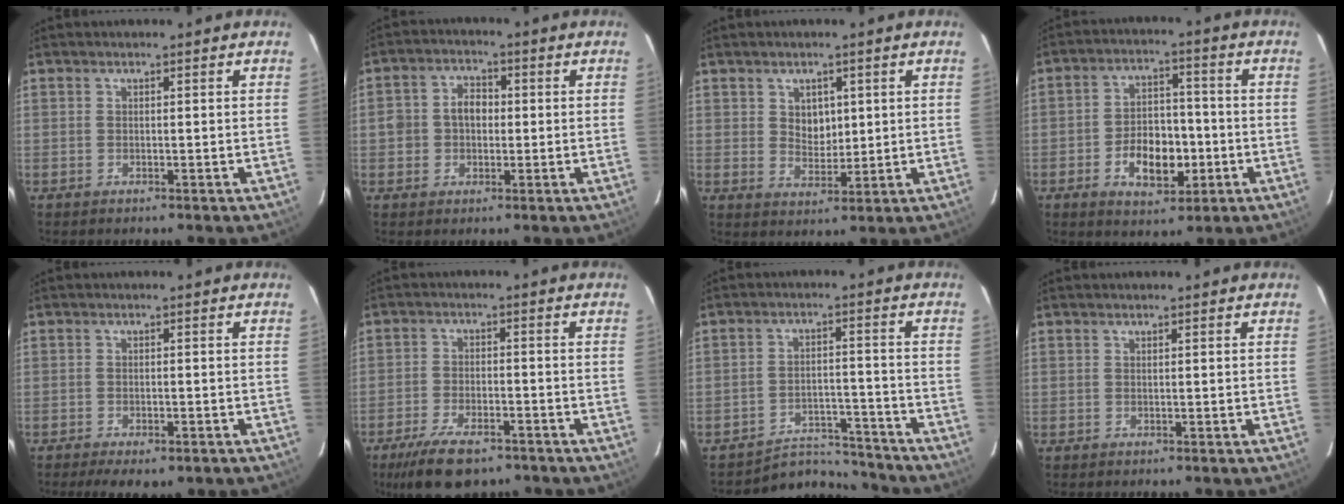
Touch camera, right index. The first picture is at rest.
{"total": 5.3, "force": [-0.3, 4.5, 2.8], "torque": [-0.054, 0.018, -0.003]}
{"total": 4.4, "force": [1.4, 3.4, 2.4], "torque": [-0.035, 0.002, 0.030]}
{"total": 10.4, "force": [-3.4, 6.4, 7.4], "torque": [-0.142, 0.018, -0.044]}
{"total": 6.3, "force": [-4.5, 2.3, 3.8], "torque": [-0.087, -0.018, -0.065]}
{"total": 11.6, "force": [-8.3, 4.6, 6.6], "torque": [-0.151, -0.017, -0.139]}
{"total": 9.1, "force": [-8.7, 2.5, -0.2], "torque": [-0.012, 0.030, -0.128]}
{"total": 0.0}